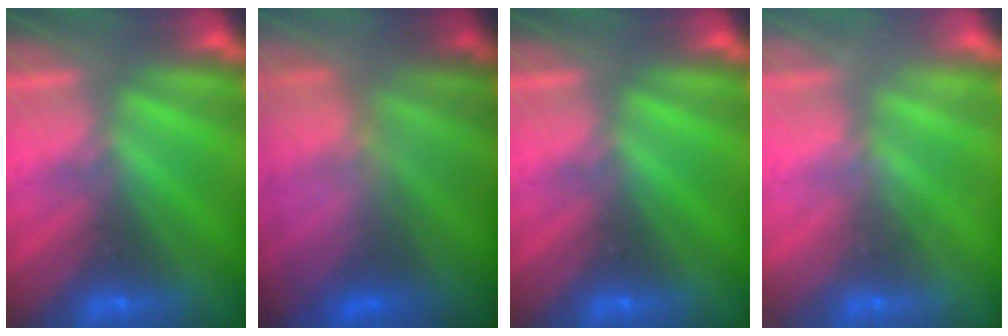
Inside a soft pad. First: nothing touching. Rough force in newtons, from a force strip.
{"total": 8.0}
{"total": 0.0}
{"total": 2.3}